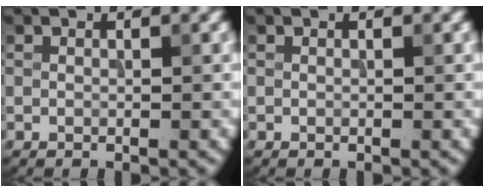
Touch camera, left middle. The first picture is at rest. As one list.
[{"total": 0.0}]